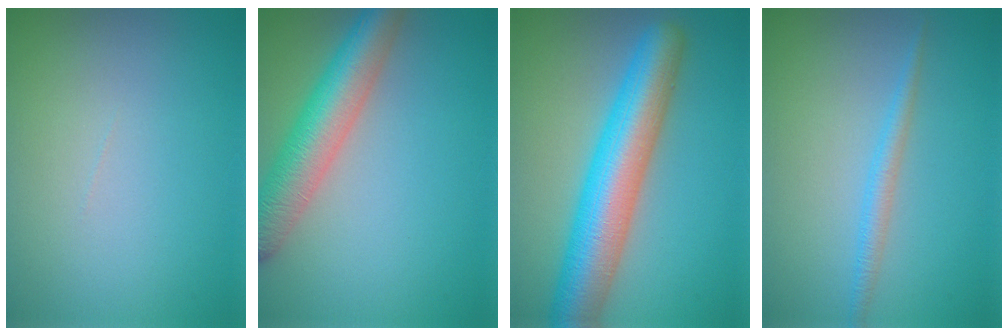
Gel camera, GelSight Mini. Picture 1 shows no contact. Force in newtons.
{"total": 6.9, "press": 6.9, "slide": 0.2}
{"total": 9.0, "press": 9.0, "slide": 0.2}
{"total": 1.7, "press": 1.7, "slide": 0.1}